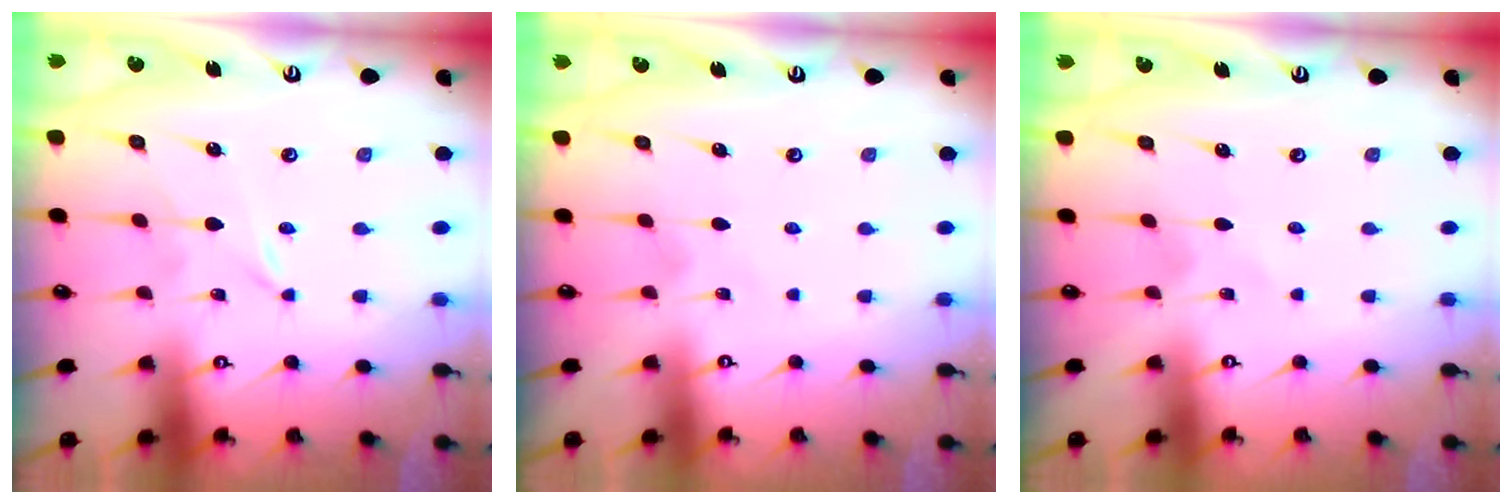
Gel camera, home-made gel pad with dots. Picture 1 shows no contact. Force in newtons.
{"total": 2.4, "press": 2.4, "slide": 0.2}
{"total": 0.7, "press": 0.7, "slide": 0.1}